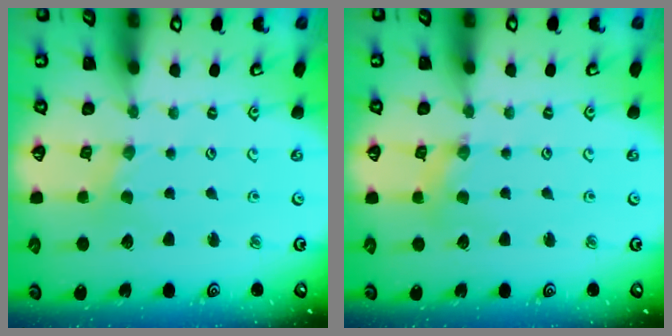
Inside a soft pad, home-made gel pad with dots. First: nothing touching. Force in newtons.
{"total": 2.4, "press": 2.4, "slide": 0.4}